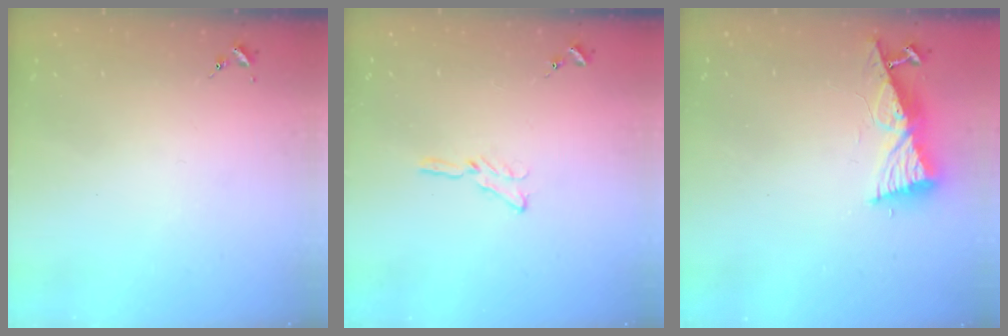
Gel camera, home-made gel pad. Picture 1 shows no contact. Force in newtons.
{"total": 4.4, "press": 4.4, "slide": 0.5}
{"total": 10.3, "press": 10.3, "slide": 1.0}